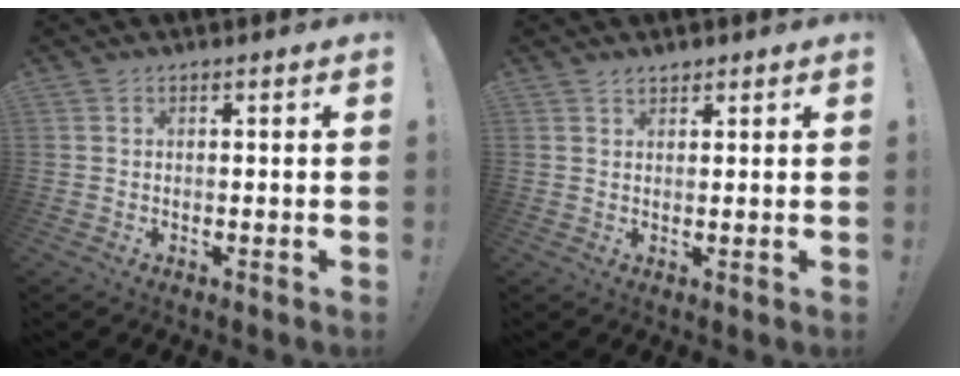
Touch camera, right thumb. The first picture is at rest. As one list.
[{"total": 1.7, "force": [1.4, 0.7, 0.6], "torque": [-0.001, -0.009, 0.024]}]